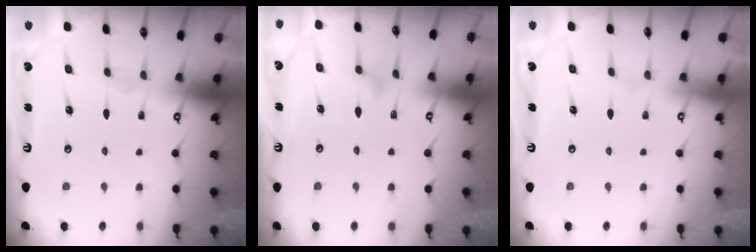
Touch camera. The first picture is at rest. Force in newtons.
{"total": 8.3, "press": 8.3, "slide": 0.7}
{"total": 3.8, "press": 3.8, "slide": 0.1}